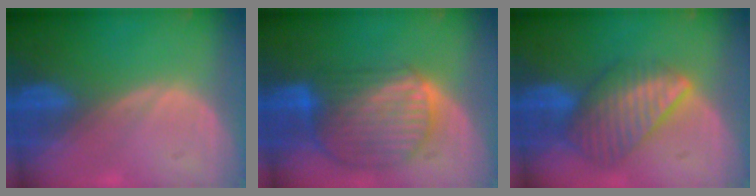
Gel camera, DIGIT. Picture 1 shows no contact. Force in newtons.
{"total": 10.4, "press": 8.9, "slide": 5.4}
{"total": 8.6, "press": 7.5, "slide": 4.1}